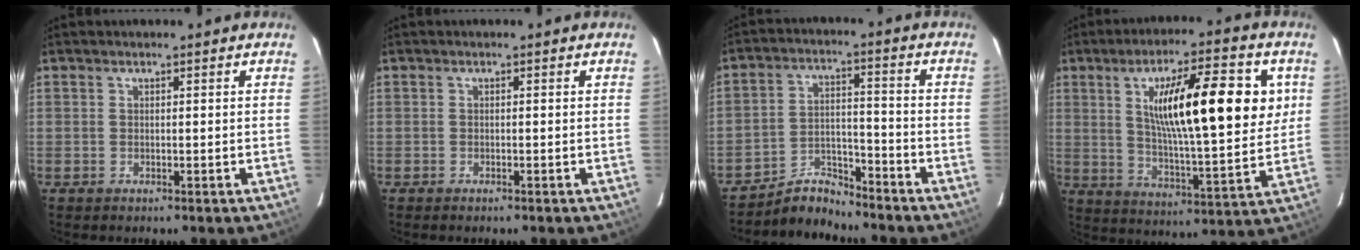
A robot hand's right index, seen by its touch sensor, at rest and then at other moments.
{"total": 1.1, "force": [-0.5, 0.5, 0.8], "torque": [-0.021, -0.001, -0.005]}
{"total": 6.7, "force": [-6.5, 1.7, 0.4], "torque": [-0.007, 0.019, -0.115]}
{"total": 20.1, "force": [5.1, 4.2, 19.0], "torque": [-0.302, 0.017, 0.081]}